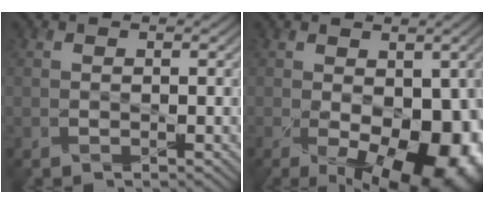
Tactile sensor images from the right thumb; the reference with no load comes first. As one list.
[{"total": 14.1, "force": [-4.3, 7.5, 11.1], "torque": [-0.145, -0.045, -0.039]}]